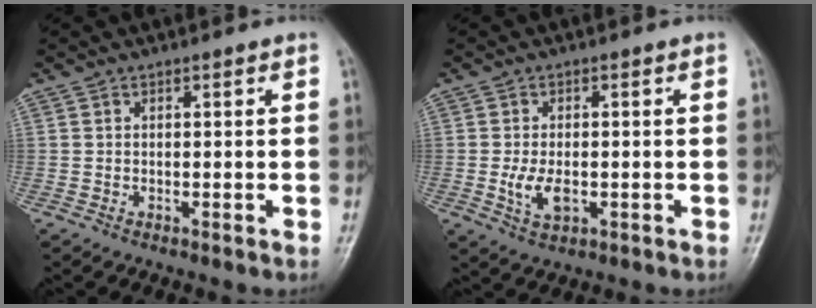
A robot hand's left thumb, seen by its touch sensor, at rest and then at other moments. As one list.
[{"total": 4.7, "force": [-1.0, 2.6, 3.8], "torque": [-0.072, -0.004, -0.016]}]